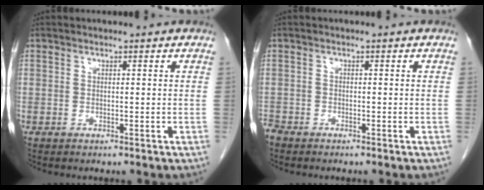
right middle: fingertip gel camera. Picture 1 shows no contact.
{"total": 1.6, "force": [-1.5, 0.5, 0.2], "torque": [-0.007, -0.002, -0.028]}